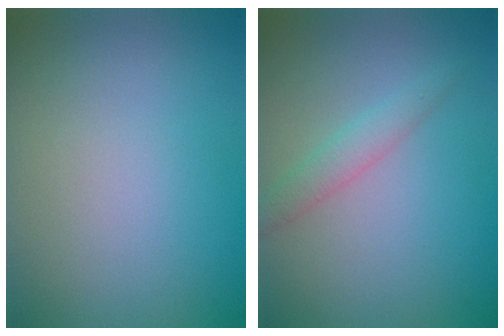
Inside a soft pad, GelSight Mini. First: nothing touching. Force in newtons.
{"total": 1.9, "press": 1.9, "slide": 0.0}